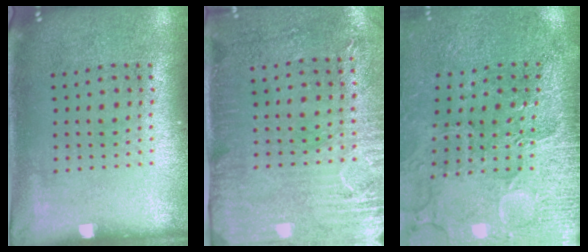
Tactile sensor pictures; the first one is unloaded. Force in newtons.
{"total": 2.9, "press": 2.4, "slide": 1.6}
{"total": 3.4, "press": 3.4, "slide": 0.4}